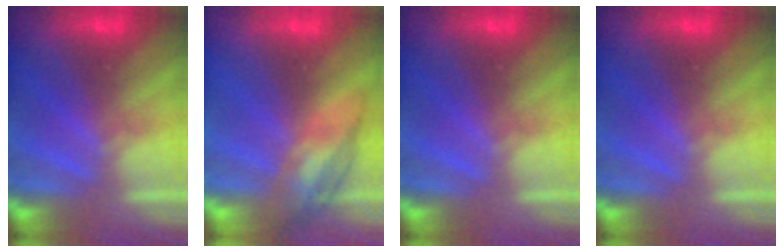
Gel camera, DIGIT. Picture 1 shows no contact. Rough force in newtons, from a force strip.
{"total": 2.6}
{"total": 0.0}
{"total": 0.0}